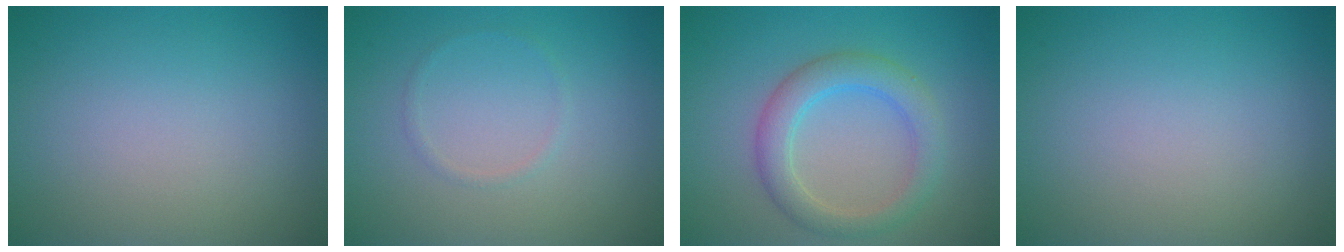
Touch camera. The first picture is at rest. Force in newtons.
{"total": 0.6, "press": 0.6, "slide": 0.1}
{"total": 3.7, "press": 3.7, "slide": 0.0}
{"total": 0.0}